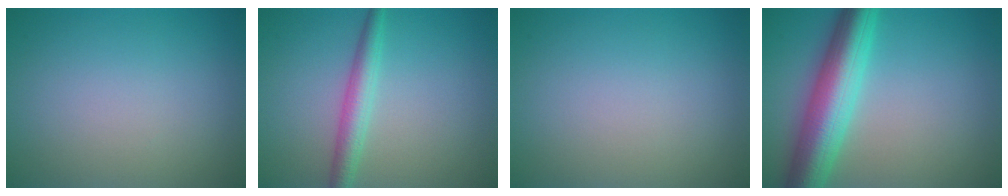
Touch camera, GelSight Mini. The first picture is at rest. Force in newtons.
{"total": 2.9, "press": 2.9, "slide": 0.1}
{"total": 0.0}
{"total": 8.0, "press": 8.0, "slide": 0.2}